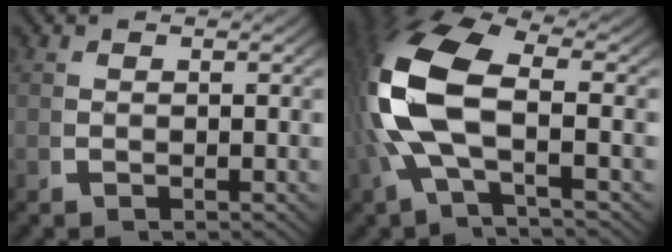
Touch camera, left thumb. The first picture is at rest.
{"total": 11.7, "force": [0.3, 6.6, 9.7], "torque": [-0.230, -0.009, 0.006]}